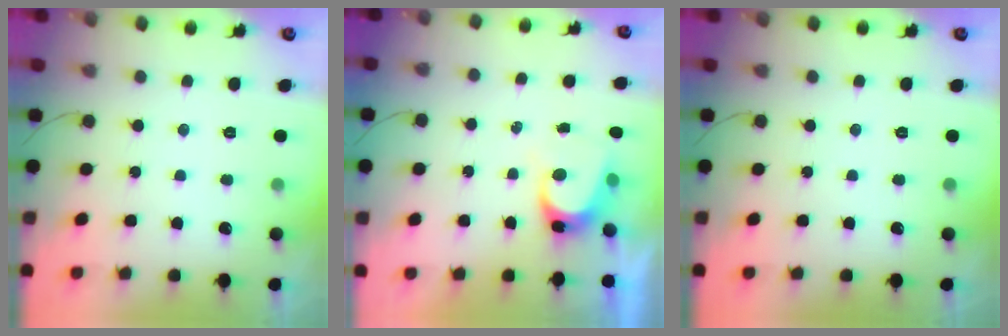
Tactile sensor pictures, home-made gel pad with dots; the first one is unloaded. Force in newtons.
{"total": 4.4, "press": 4.4, "slide": 0.5}
{"total": 0.0}